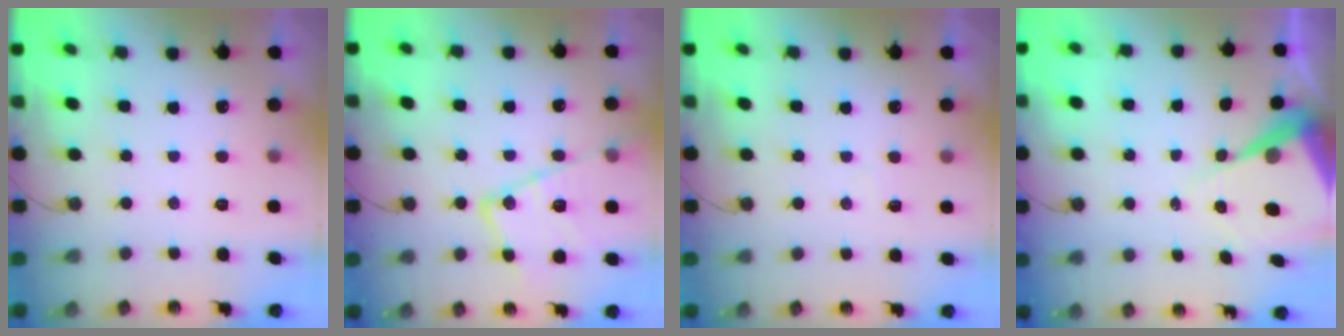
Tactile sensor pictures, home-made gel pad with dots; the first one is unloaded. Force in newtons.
{"total": 18.5, "press": 18.4, "slide": 1.3}
{"total": 3.8, "press": 3.8, "slide": 0.5}
{"total": 9.8, "press": 9.8, "slide": 1.0}